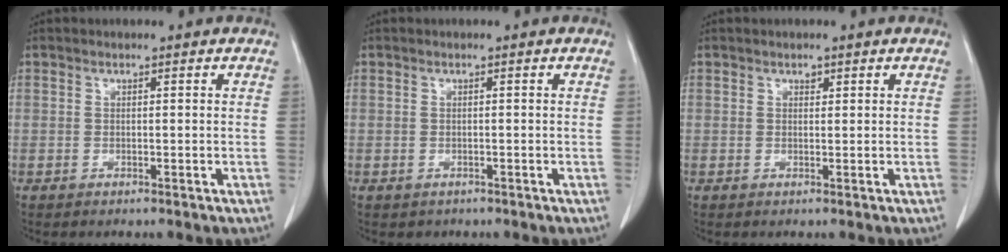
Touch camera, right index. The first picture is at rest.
{"total": 0.7, "force": [-0.4, 0.6, 0.1], "torque": [-0.006, 0.002, 0.000]}
{"total": 0.7, "force": [0.5, 0.5, 0.3], "torque": [-0.004, -0.002, 0.007]}